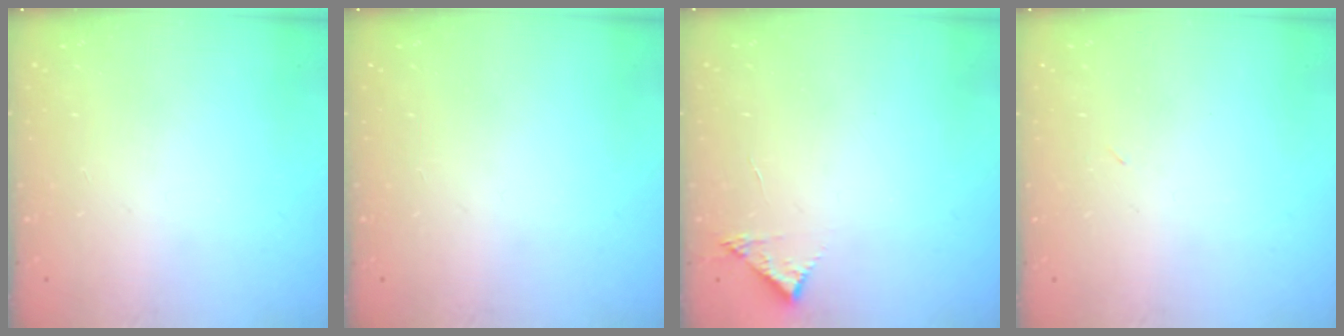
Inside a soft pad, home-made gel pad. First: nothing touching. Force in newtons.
{"total": 0.0}
{"total": 3.6, "press": 3.6, "slide": 0.1}
{"total": 2.4, "press": 2.3, "slide": 0.8}